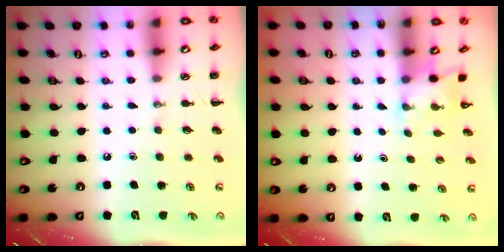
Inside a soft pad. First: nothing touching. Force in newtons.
{"total": 2.2, "press": 2.1, "slide": 0.7}